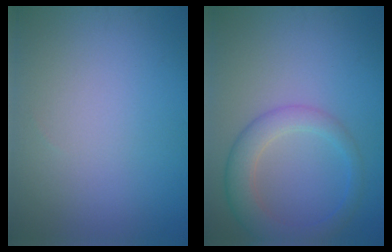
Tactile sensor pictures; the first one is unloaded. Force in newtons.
{"total": 4.0, "press": 4.0, "slide": 0.2}